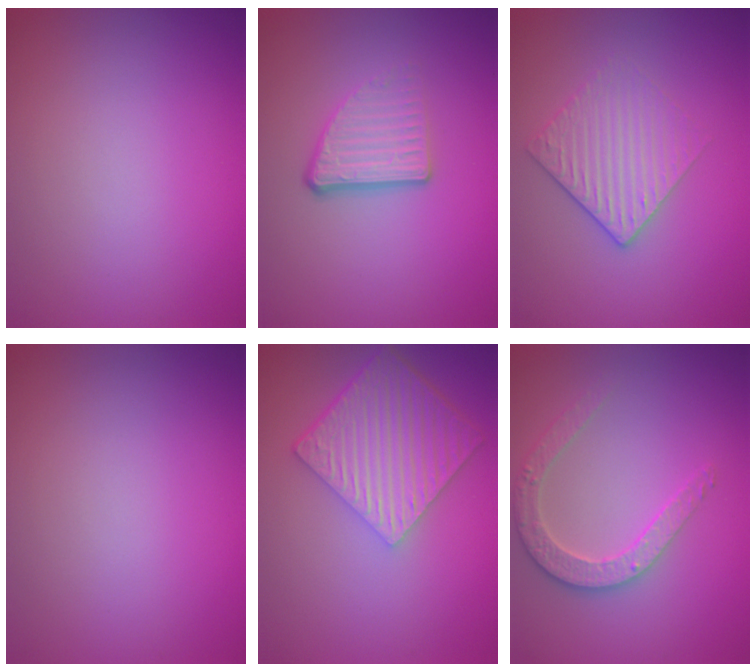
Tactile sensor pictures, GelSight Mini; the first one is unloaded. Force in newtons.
{"total": 3.6, "press": 2.3, "slide": 2.7}
{"total": 2.9, "press": 2.6, "slide": 1.4}
{"total": 0.0}
{"total": 6.9, "press": 4.9, "slide": 4.8}
{"total": 2.7, "press": 2.7, "slide": 0.3}